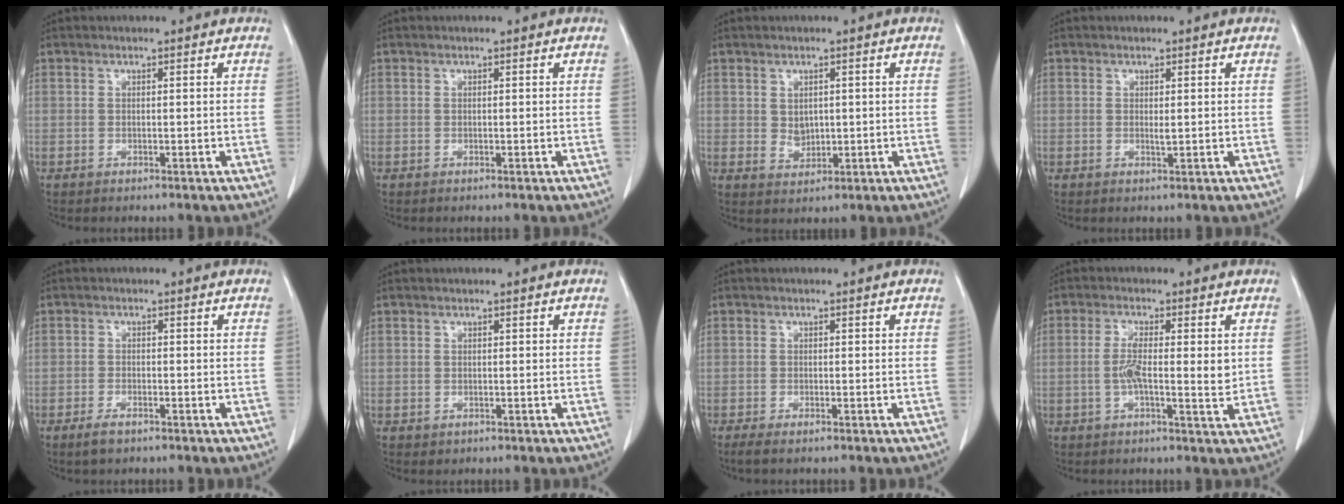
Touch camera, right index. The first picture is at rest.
{"total": 0.0}
{"total": 2.7, "force": [0.4, 2.0, 1.7], "torque": [-0.030, -0.003, 0.016]}
{"total": 0.8, "force": [0.2, 0.1, 0.8], "torque": [-0.018, -0.005, 0.004]}
{"total": 2.2, "force": [-1.5, 0.8, 1.4], "torque": [-0.030, -0.002, -0.024]}
{"total": 0.5, "force": [0.0, 0.5, 0.1], "torque": [0.002, 0.003, 0.001]}
{"total": 1.7, "force": [-1.2, 0.3, 1.1], "torque": [-0.020, -0.004, -0.020]}
{"total": 5.9, "force": [0.2, 1.2, 5.8], "torque": [-0.100, -0.003, -0.001]}